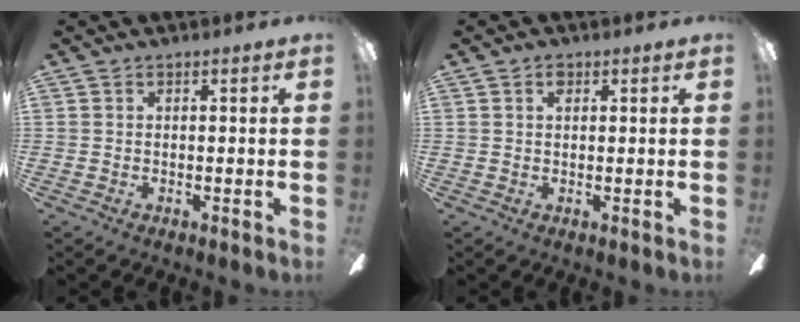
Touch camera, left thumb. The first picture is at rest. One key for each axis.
{"total": 1.5, "fx": 0.7, "fy": 0.9, "fz": 1.0, "tx": -0.013, "ty": -0.001, "tz": 0.011}